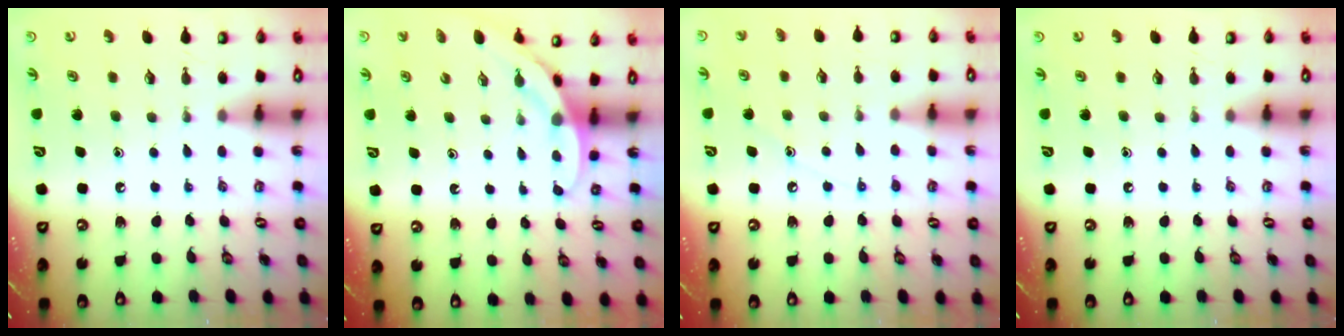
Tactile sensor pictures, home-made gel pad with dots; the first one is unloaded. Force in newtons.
{"total": 5.0, "press": 5.0, "slide": 0.4}
{"total": 5.6, "press": 5.6, "slide": 0.7}
{"total": 0.0}